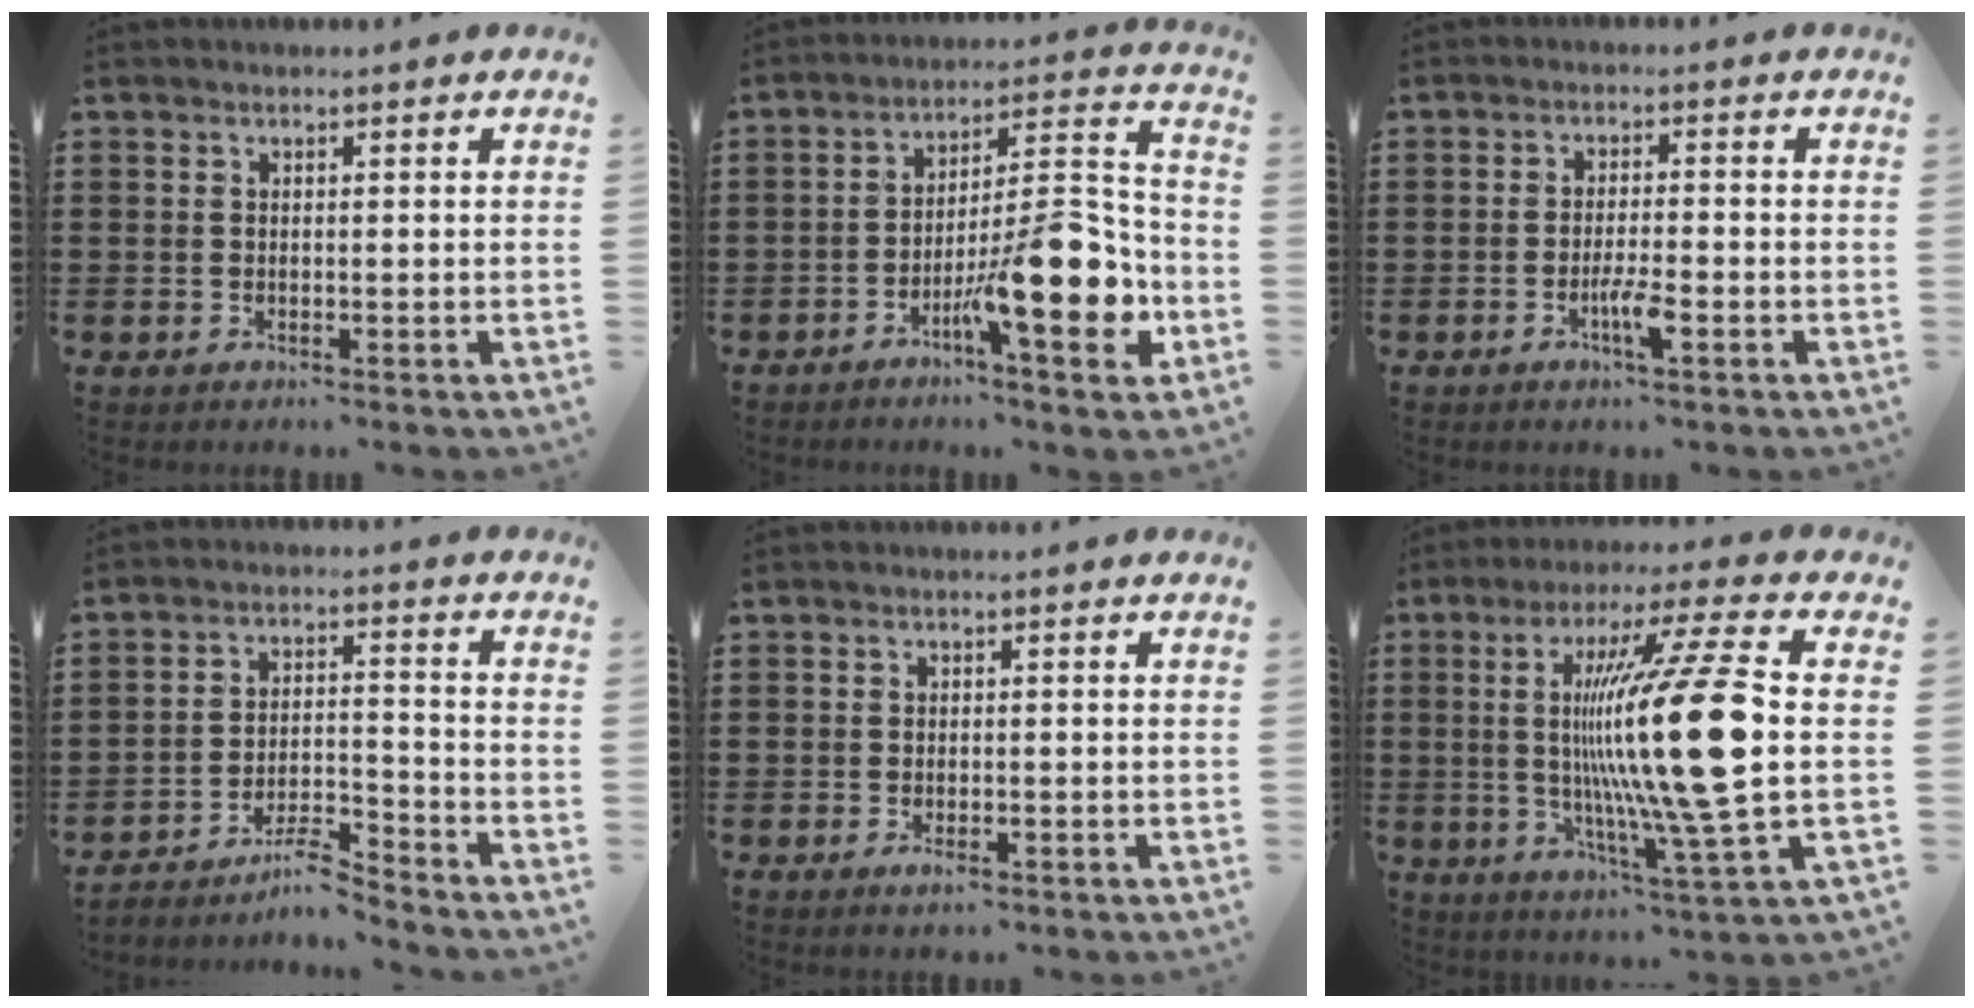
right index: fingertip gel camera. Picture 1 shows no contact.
{"total": 14.5, "force": [-6.3, 3.3, 12.6], "torque": [-0.187, -0.001, -0.106]}
{"total": 3.7, "force": [-1.7, 0.5, 3.2], "torque": [-0.061, -0.002, -0.032]}
{"total": 6.0, "force": [-5.4, 0.5, 2.4], "torque": [-0.047, 0.000, -0.106]}
{"total": 1.2, "force": [-0.8, 0.4, 0.9], "torque": [-0.020, -0.006, -0.014]}
{"total": 20.5, "force": [1.2, 1.7, 20.3], "torque": [-0.372, -0.021, 0.001]}